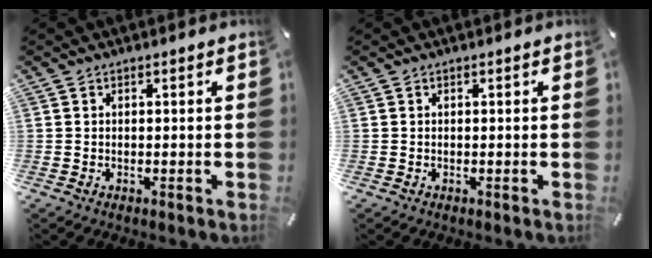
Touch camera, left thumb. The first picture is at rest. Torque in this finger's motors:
{"motor_torque": [-0.03, -0.03, 0.00, 0.00, 0.00]}